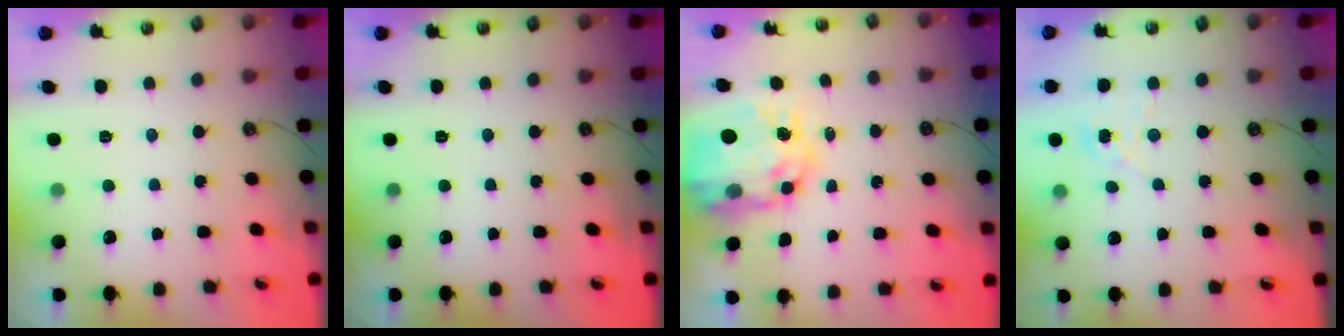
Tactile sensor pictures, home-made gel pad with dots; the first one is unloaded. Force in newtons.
{"total": 0.0}
{"total": 15.2, "press": 15.1, "slide": 1.4}
{"total": 2.5, "press": 2.5, "slide": 0.3}